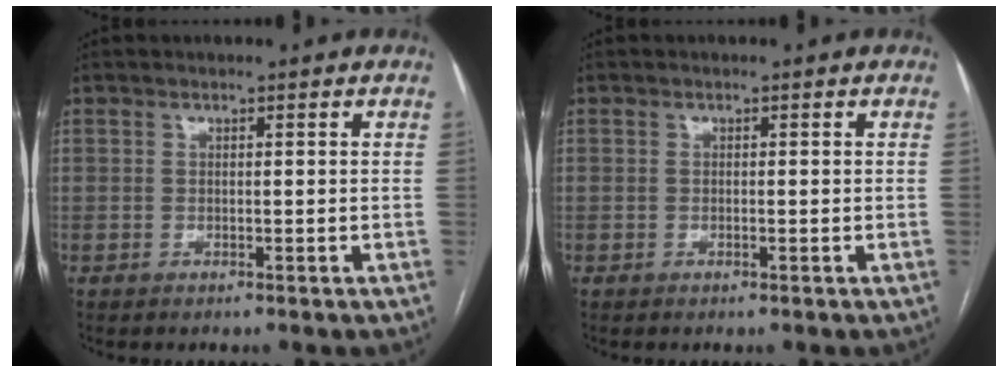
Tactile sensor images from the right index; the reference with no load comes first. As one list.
[{"total": 0.0}]